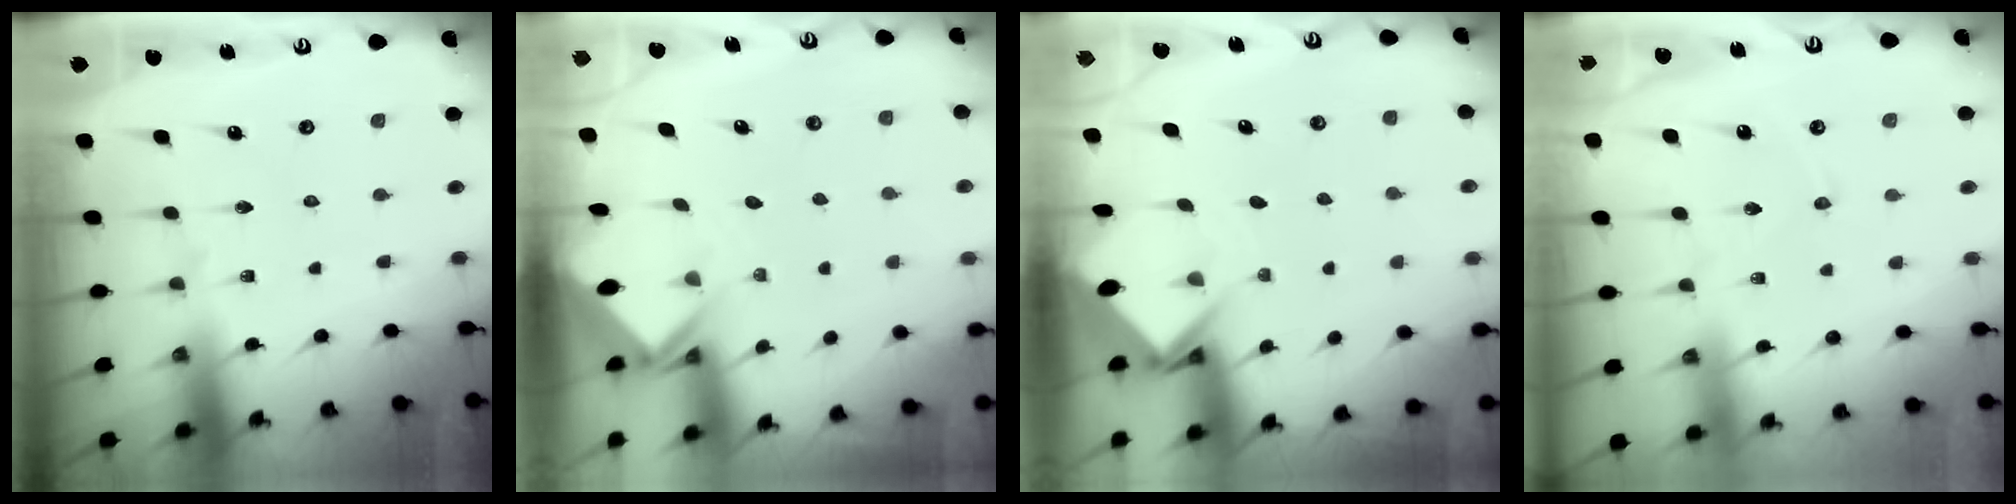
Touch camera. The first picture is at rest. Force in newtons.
{"total": 2.6, "press": 2.6, "slide": 0.1}
{"total": 3.8, "press": 3.8, "slide": 0.2}
{"total": 2.9, "press": 2.9, "slide": 0.3}